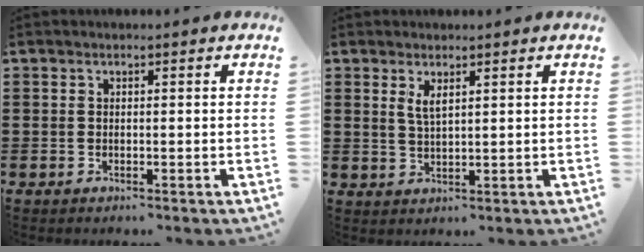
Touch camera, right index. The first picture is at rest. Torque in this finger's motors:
{"motor_torque": [0.55, 0.29, 0.24, 0.09]}